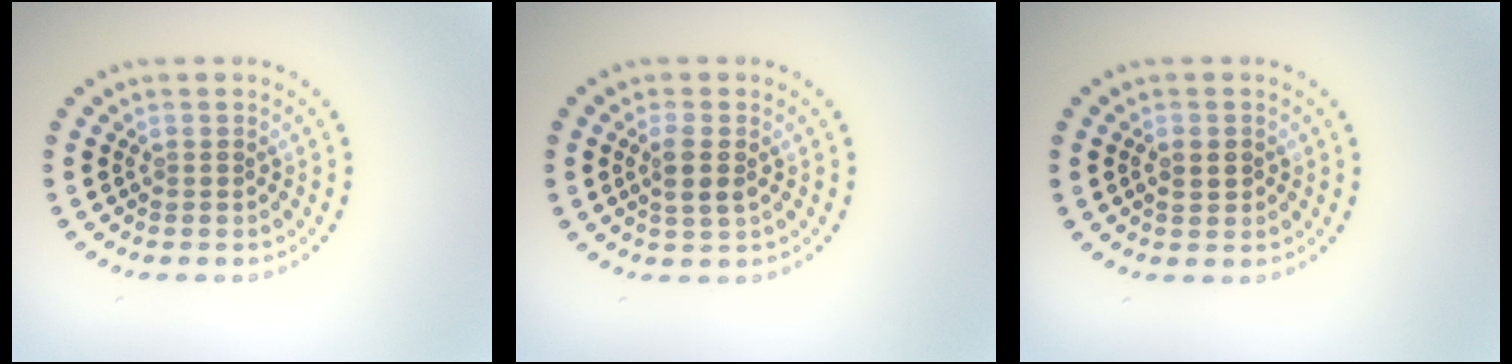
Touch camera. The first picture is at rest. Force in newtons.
{"total": 2.0, "press": 1.8, "slide": 0.9}
{"total": 1.4, "press": 1.4, "slide": 0.3}